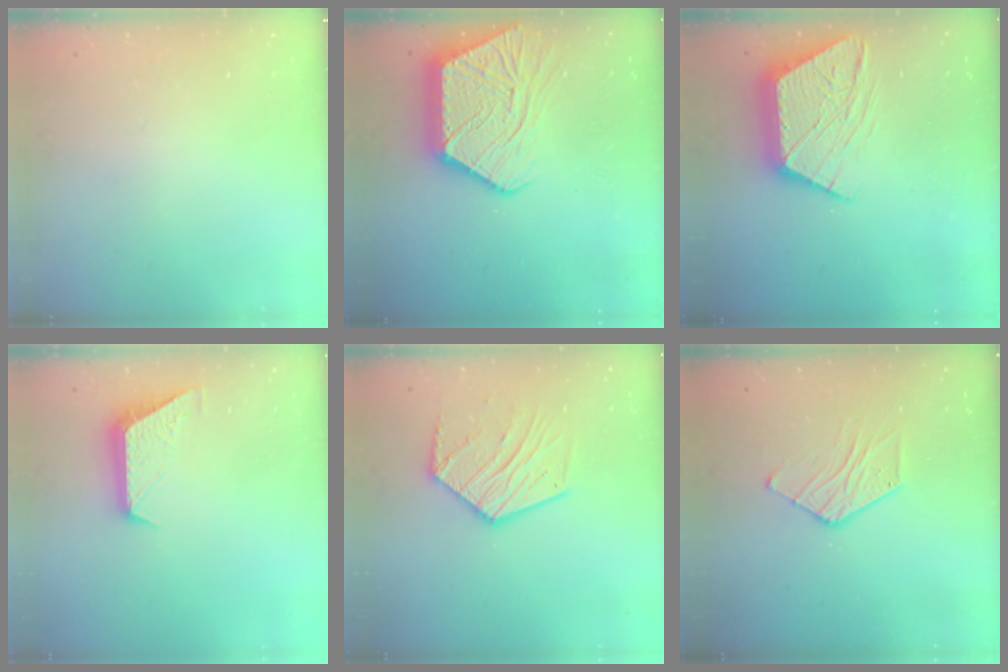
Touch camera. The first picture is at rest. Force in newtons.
{"total": 18.9, "press": 18.9, "slide": 1.4}
{"total": 15.1, "press": 15.1, "slide": 0.8}
{"total": 10.2, "press": 10.2, "slide": 0.7}
{"total": 16.1, "press": 16.1, "slide": 1.3}
{"total": 7.9, "press": 7.9, "slide": 0.6}